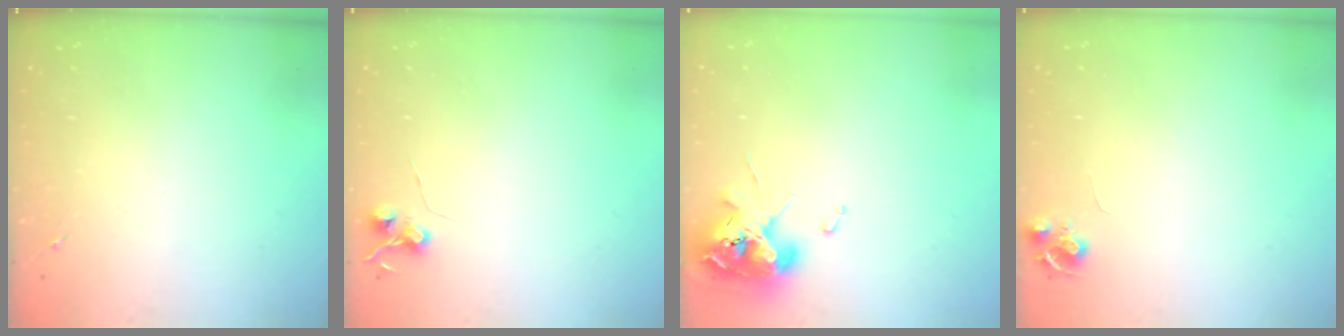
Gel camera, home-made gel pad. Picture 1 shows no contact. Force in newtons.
{"total": 5.8, "press": 5.8, "slide": 0.7}
{"total": 10.9, "press": 10.8, "slide": 1.8}
{"total": 6.8, "press": 6.7, "slide": 0.9}